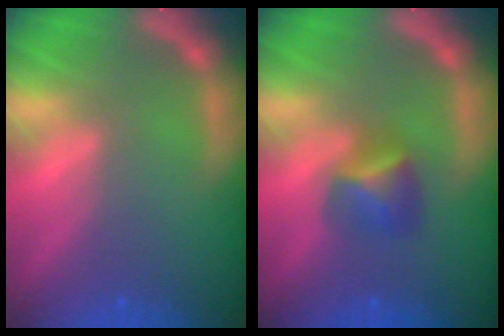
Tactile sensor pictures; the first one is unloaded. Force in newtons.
{"total": 2.9}